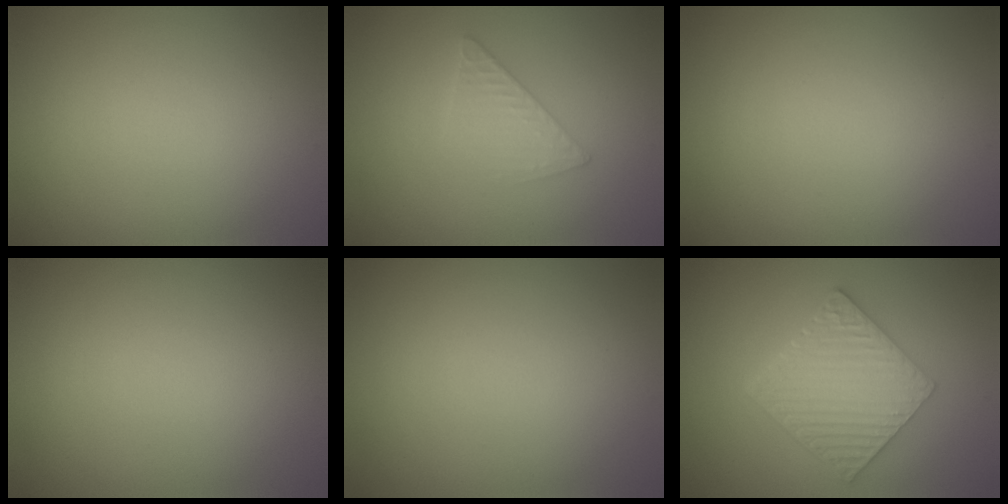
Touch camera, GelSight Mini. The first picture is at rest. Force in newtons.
{"total": 2.0, "press": 2.0, "slide": 0.2}
{"total": 0.0}
{"total": 0.0}
{"total": 0.0}
{"total": 6.5, "press": 4.5, "slide": 4.7}